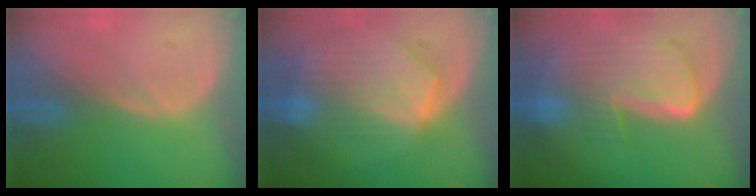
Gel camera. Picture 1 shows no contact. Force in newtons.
{"total": 9.5, "press": 8.4, "slide": 4.6}
{"total": 9.8, "press": 8.2, "slide": 5.2}